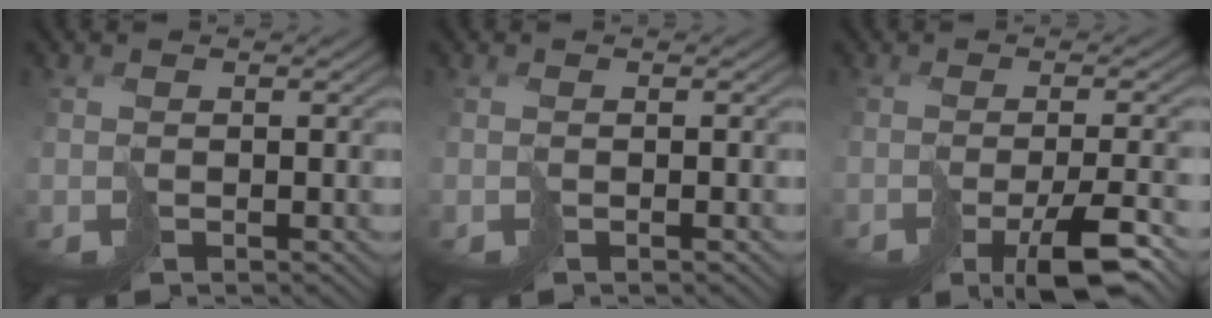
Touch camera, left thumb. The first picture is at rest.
{"total": 0.6, "force": [-0.2, -0.1, 0.5], "torque": [-0.007, 0.001, -0.007]}
{"total": 8.0, "force": [-4.4, 1.7, 6.4], "torque": [-0.091, -0.007, -0.074]}